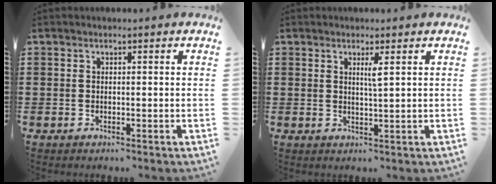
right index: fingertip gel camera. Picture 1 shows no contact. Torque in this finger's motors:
{"motor_torque": [-0.08, 0.41, 0.10, 0.01]}